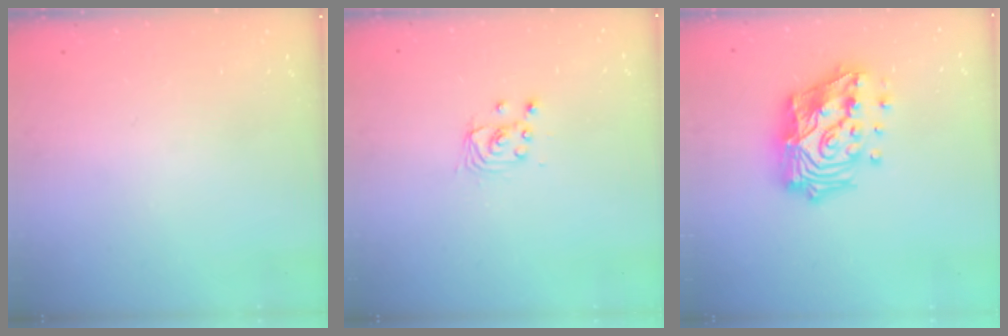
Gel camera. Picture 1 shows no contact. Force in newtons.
{"total": 2.9, "press": 2.9, "slide": 0.1}
{"total": 25.6, "press": 25.5, "slide": 2.2}